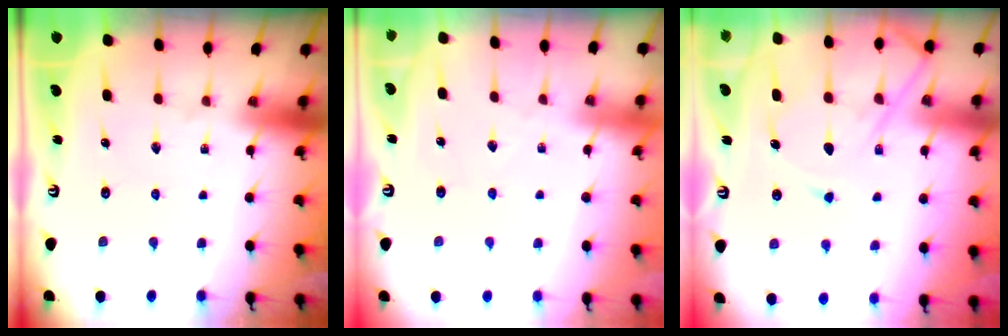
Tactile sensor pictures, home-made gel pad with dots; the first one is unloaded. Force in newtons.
{"total": 3.6, "press": 3.5, "slide": 0.6}
{"total": 13.5, "press": 13.5, "slide": 1.3}